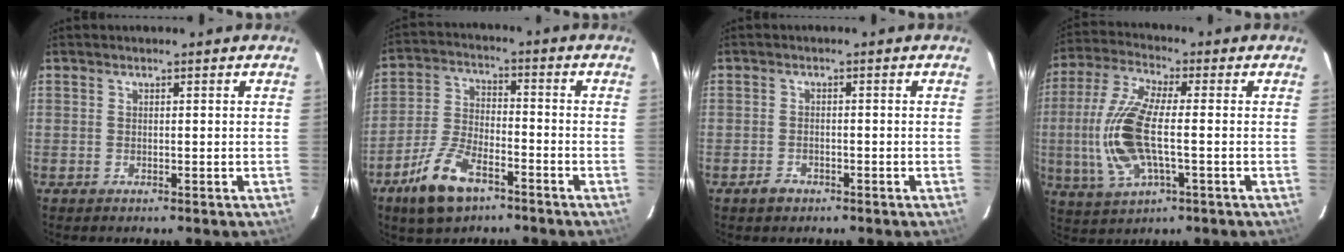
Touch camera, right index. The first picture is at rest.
{"total": 11.2, "force": [-7.0, 4.9, 7.1], "torque": [-0.162, -0.003, -0.132]}
{"total": 2.2, "force": [-1.5, 1.5, 0.8], "torque": [-0.018, 0.002, -0.024]}
{"total": 14.5, "force": [-1.8, 5.4, 13.4], "torque": [-0.295, 0.000, -0.035]}